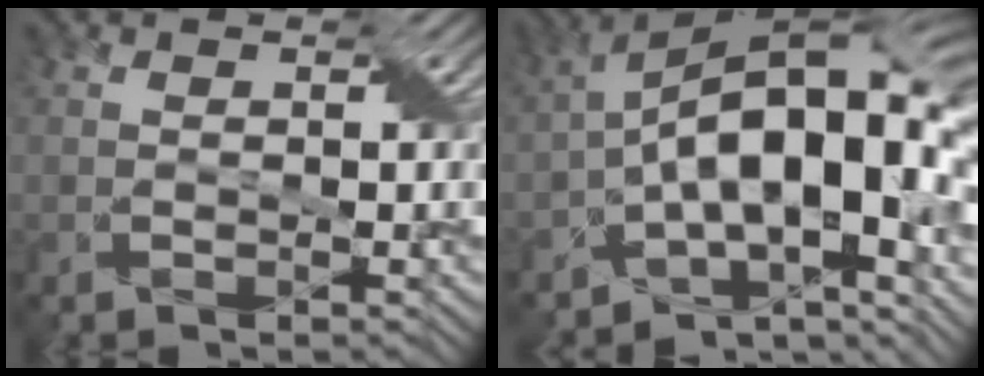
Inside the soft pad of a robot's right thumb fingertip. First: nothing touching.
{"total": 16.6, "force": [-3.7, 7.9, 14.2], "torque": [-0.197, 0.012, -0.076]}